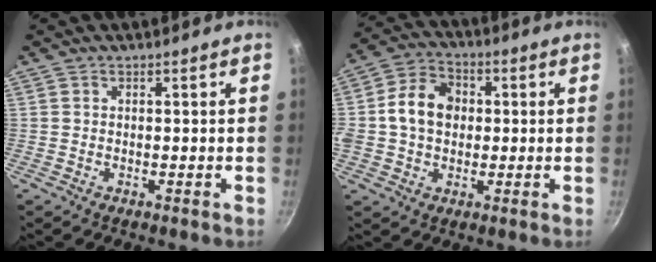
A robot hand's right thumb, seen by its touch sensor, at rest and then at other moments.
{"total": 10.4, "force": [0.7, 8.2, 6.4], "torque": [-0.090, 0.017, -0.003]}